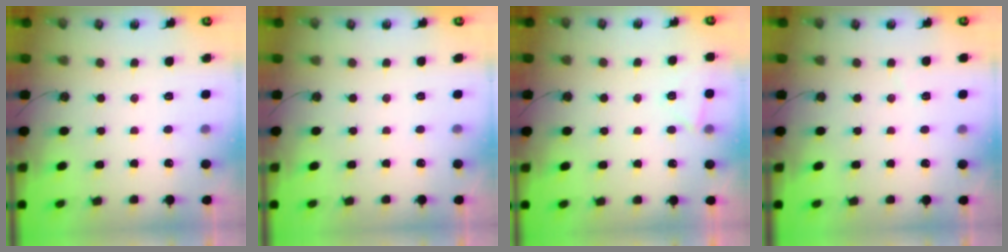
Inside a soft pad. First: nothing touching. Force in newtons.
{"total": 0.0}
{"total": 4.0, "press": 4.0, "slide": 0.4}
{"total": 3.0, "press": 3.0, "slide": 0.3}